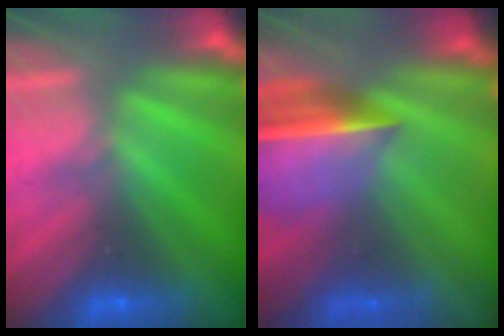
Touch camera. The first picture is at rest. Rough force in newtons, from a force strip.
{"total": 7.3}